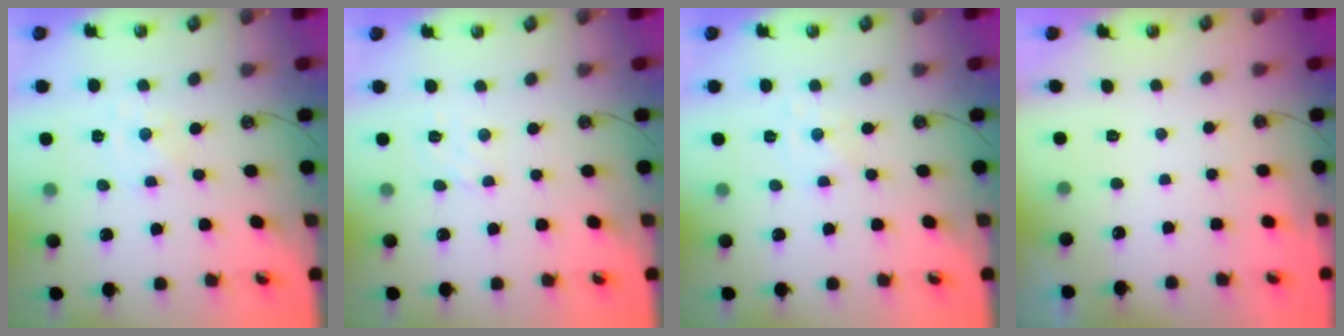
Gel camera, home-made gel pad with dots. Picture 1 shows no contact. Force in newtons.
{"total": 1.6, "press": 1.5, "slide": 0.5}
{"total": 1.5, "press": 1.5, "slide": 0.2}
{"total": 0.0}